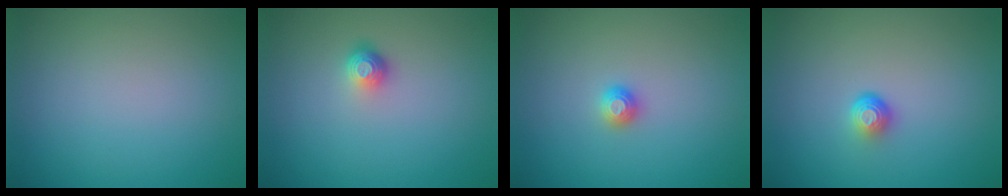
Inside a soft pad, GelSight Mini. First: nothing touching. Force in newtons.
{"total": 1.6, "press": 1.2, "slide": 1.1}
{"total": 1.2, "press": 1.2, "slide": 0.1}
{"total": 1.7, "press": 1.1, "slide": 1.3}